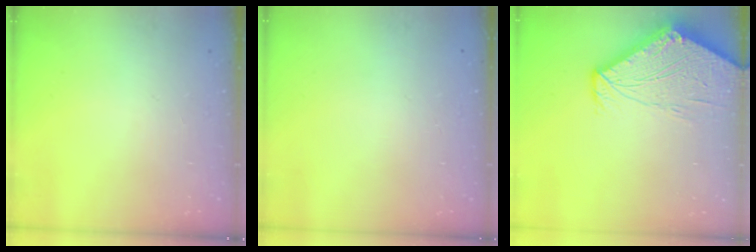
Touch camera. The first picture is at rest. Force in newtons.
{"total": 0.0}
{"total": 10.9, "press": 10.8, "slide": 1.2}